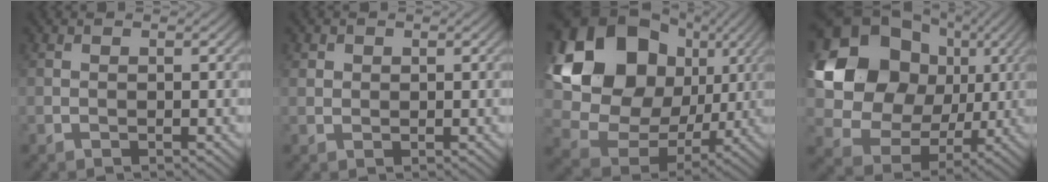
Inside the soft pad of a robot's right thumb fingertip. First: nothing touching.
{"total": 1.2, "force": [0.5, 1.0, 0.4], "torque": [-0.008, -0.001, 0.010]}
{"total": 20.1, "force": [5.3, 16.1, 10.8], "torque": [-0.271, 0.018, 0.120]}
{"total": 17.3, "force": [3.8, 14.3, 8.9], "torque": [-0.220, 0.015, 0.081]}